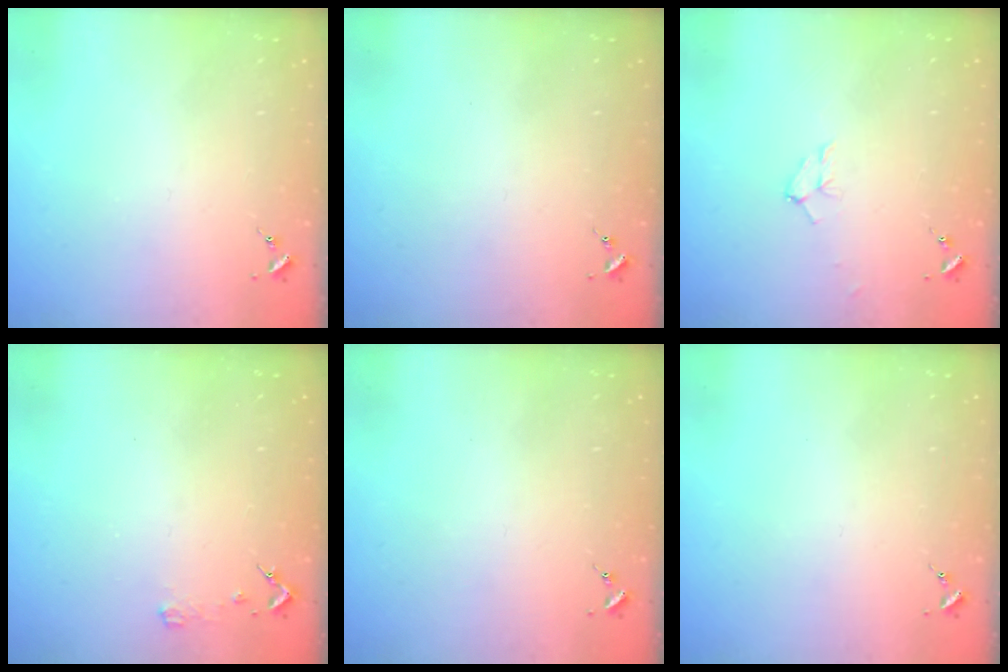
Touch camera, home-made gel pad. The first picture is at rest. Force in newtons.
{"total": 0.0}
{"total": 7.0, "press": 7.0, "slide": 1.0}
{"total": 2.3, "press": 2.3, "slide": 0.3}
{"total": 0.0}
{"total": 0.0}